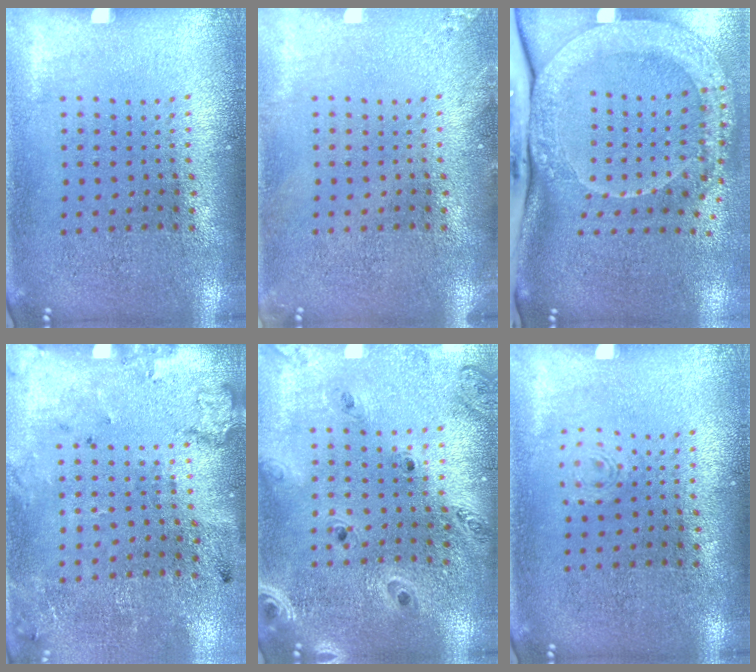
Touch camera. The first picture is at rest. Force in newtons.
{"total": 1.0, "press": 1.0, "slide": 0.1}
{"total": 2.7, "press": 2.3, "slide": 1.5}
{"total": 2.3, "press": 1.4, "slide": 1.9}
{"total": 1.4, "press": 1.4, "slide": 0.1}
{"total": 0.6, "press": 0.6, "slide": 0.1}